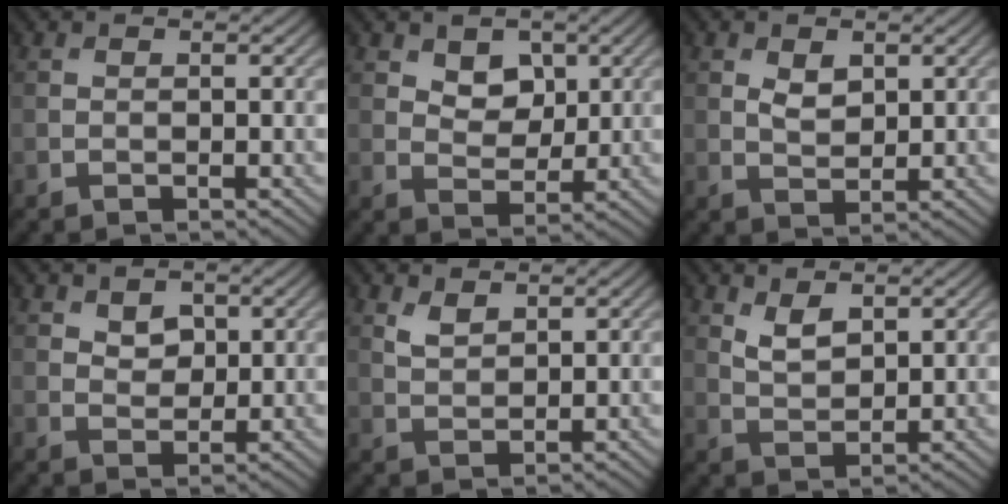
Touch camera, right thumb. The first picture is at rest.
{"total": 4.1, "force": [2.0, 2.8, 2.3], "torque": [-0.042, -0.015, 0.029]}
{"total": 2.6, "force": [1.1, 1.6, 1.8], "torque": [-0.037, -0.005, 0.024]}
{"total": 2.6, "force": [1.2, 1.8, 1.4], "torque": [-0.027, -0.004, 0.019]}
{"total": 2.2, "force": [1.6, 1.0, 1.2], "torque": [-0.030, -0.003, 0.036]}
{"total": 3.1, "force": [1.8, 1.5, 2.1], "torque": [-0.048, -0.006, 0.041]}